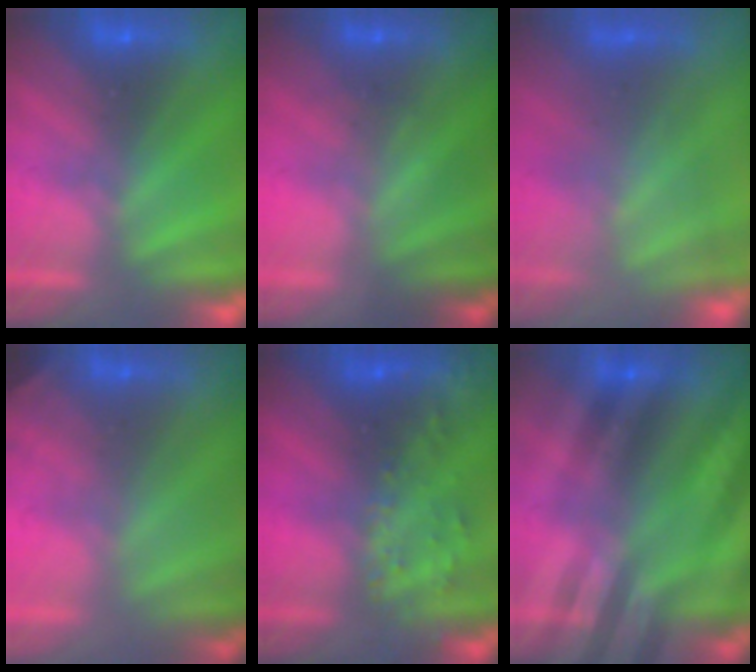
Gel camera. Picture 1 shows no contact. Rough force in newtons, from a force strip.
{"total": 2.0}
{"total": 4.1}
{"total": 1.9}
{"total": 2.7}
{"total": 2.8}